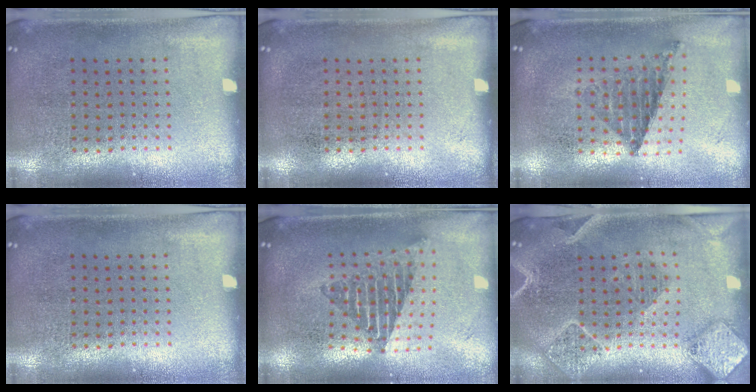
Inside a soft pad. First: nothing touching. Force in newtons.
{"total": 0.0}
{"total": 0.8, "press": 0.8, "slide": 0.1}
{"total": 0.0}
{"total": 1.9, "press": 1.5, "slide": 1.3}
{"total": 2.4, "press": 2.2, "slide": 1.0}